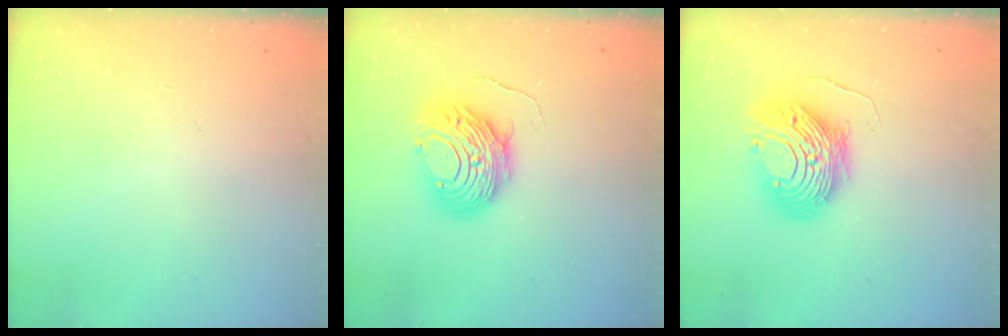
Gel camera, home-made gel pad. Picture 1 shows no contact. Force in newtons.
{"total": 11.6, "press": 11.5, "slide": 1.2}
{"total": 12.9, "press": 12.9, "slide": 0.6}